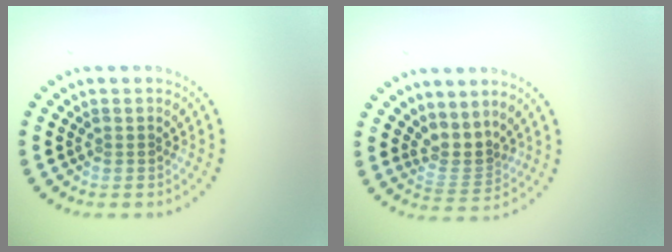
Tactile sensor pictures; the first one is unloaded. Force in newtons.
{"total": 2.5, "press": 1.8, "slide": 1.7}